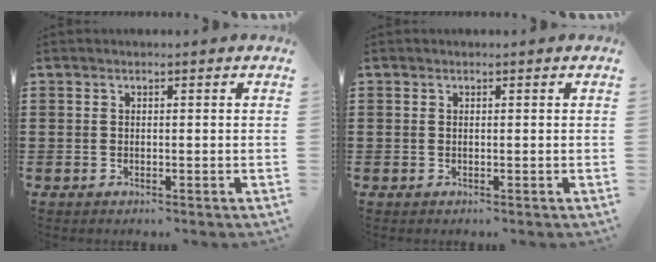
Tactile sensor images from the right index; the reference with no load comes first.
{"total": 0.0}